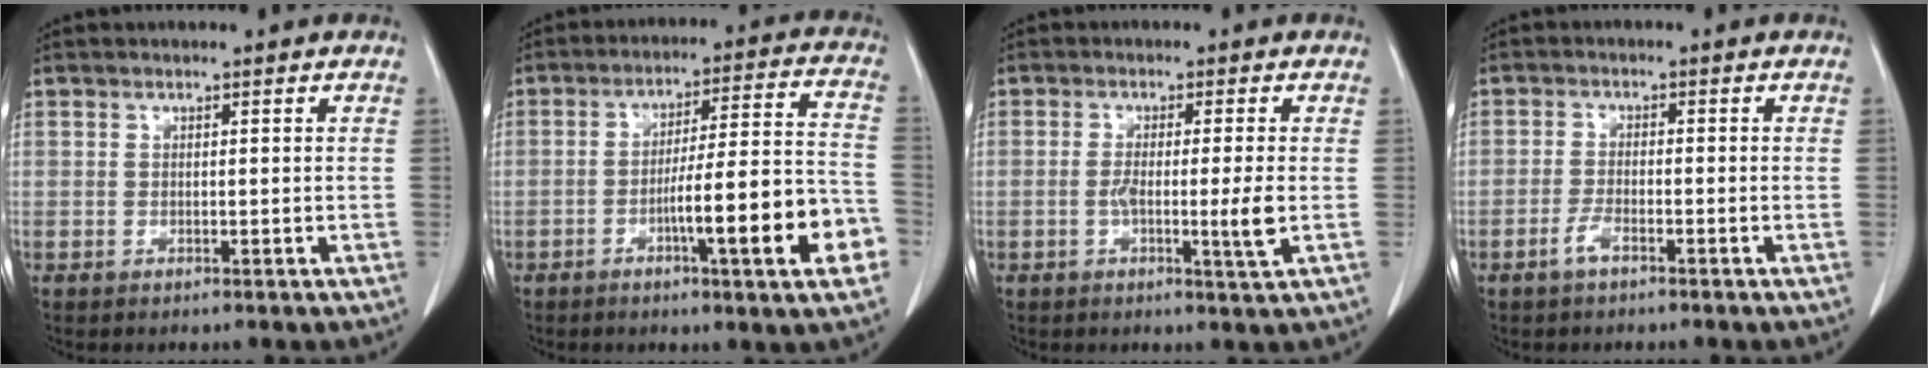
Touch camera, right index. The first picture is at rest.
{"total": 15.6, "force": [-5.7, 0.9, 14.4], "torque": [-0.190, 0.014, -0.079]}
{"total": 4.9, "force": [-1.0, -0.5, 4.8], "torque": [-0.085, -0.011, -0.017]}
{"total": 2.3, "force": [-1.5, 0.5, 1.6], "torque": [-0.033, 0.001, -0.030]}